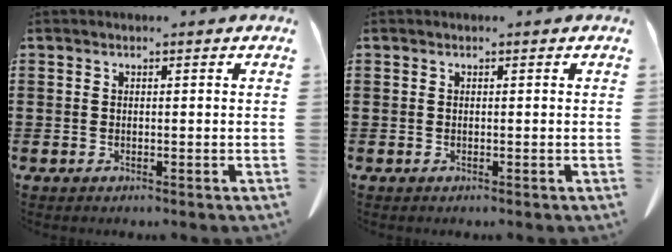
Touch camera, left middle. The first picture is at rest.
{"total": 0.0}